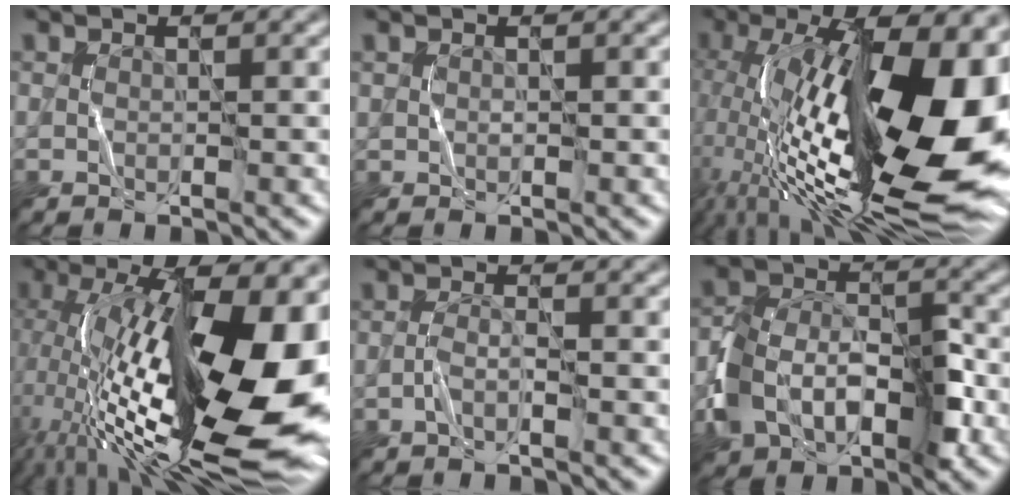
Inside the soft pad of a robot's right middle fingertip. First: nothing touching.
{"total": 0.7, "force": [0.2, 0.1, -0.7], "torque": [0.014, 0.004, 0.004]}
{"total": 19.5, "force": [1.5, 7.7, 17.8], "torque": [-0.293, 0.014, 0.028]}
{"total": 18.8, "force": [-0.2, 7.4, 17.2], "torque": [-0.289, 0.006, -0.001]}
{"total": 0.8, "force": [-0.6, 0.2, 0.5], "torque": [-0.011, 0.007, -0.016]}
{"total": 6.5, "force": [-2.5, 4.5, 4.1], "torque": [-0.073, 0.006, -0.048]}